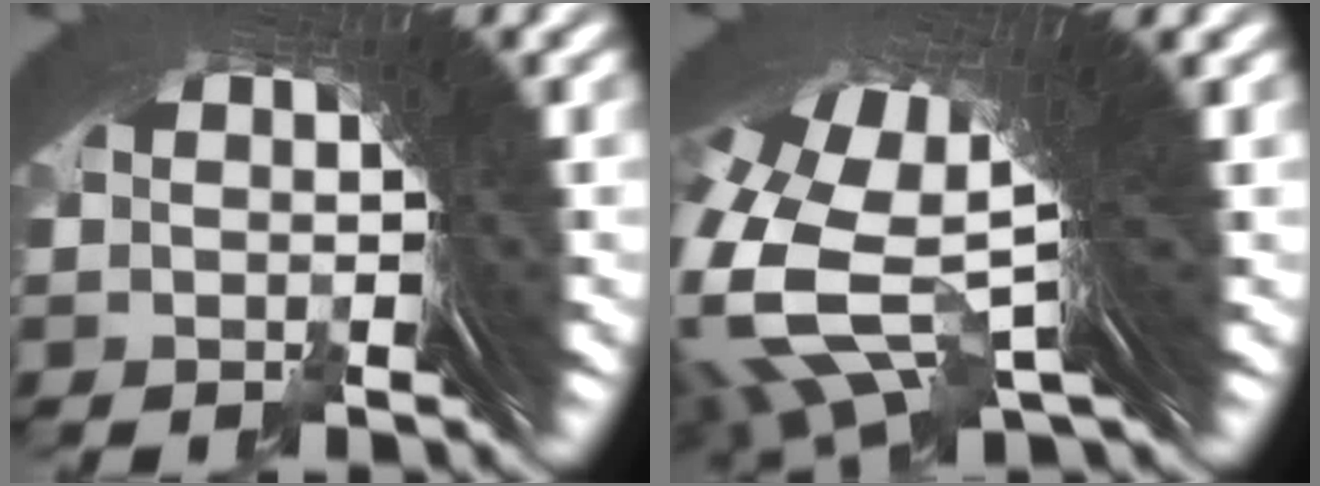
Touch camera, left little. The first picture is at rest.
{"total": 16.3, "force": [2.5, 10.3, 12.4], "torque": [-0.259, -0.025, 0.043]}